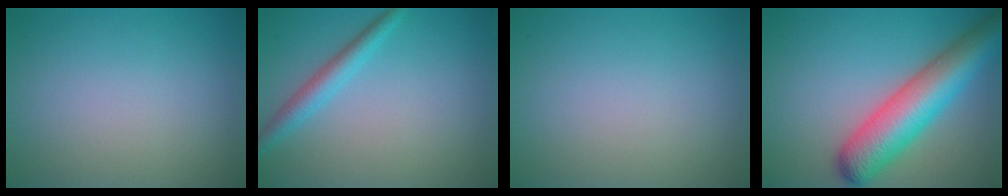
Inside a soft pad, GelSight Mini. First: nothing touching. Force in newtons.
{"total": 2.4, "press": 2.4, "slide": 0.1}
{"total": 0.0}
{"total": 8.4, "press": 8.4, "slide": 0.3}